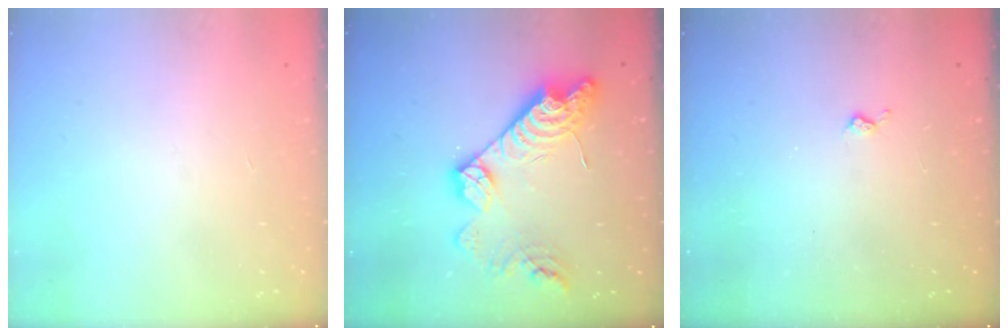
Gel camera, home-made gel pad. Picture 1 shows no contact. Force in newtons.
{"total": 16.1, "press": 16.1, "slide": 0.9}
{"total": 2.8, "press": 2.7, "slide": 0.5}